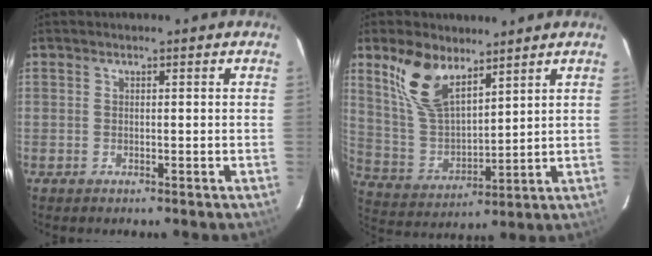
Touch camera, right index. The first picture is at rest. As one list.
[{"total": 12.3, "force": [8.0, 5.8, 7.4], "torque": [-0.153, 0.009, 0.172]}]